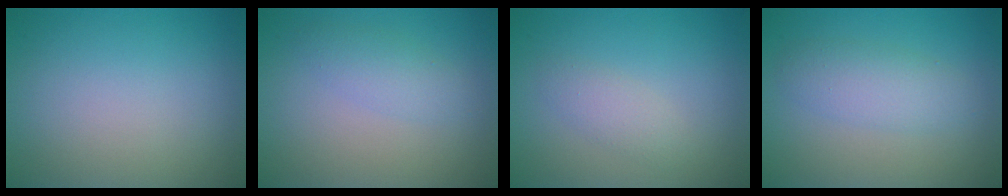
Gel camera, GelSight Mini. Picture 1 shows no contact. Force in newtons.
{"total": 1.9, "press": 1.9, "slide": 0.1}
{"total": 1.6, "press": 1.6, "slide": 0.1}
{"total": 3.0, "press": 3.0, "slide": 0.2}